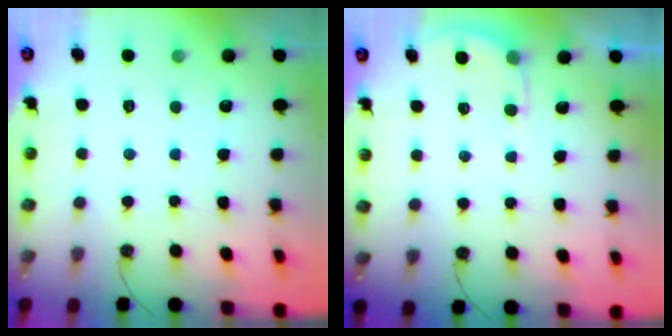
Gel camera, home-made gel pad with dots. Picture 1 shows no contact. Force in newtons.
{"total": 3.4, "press": 3.4, "slide": 0.2}